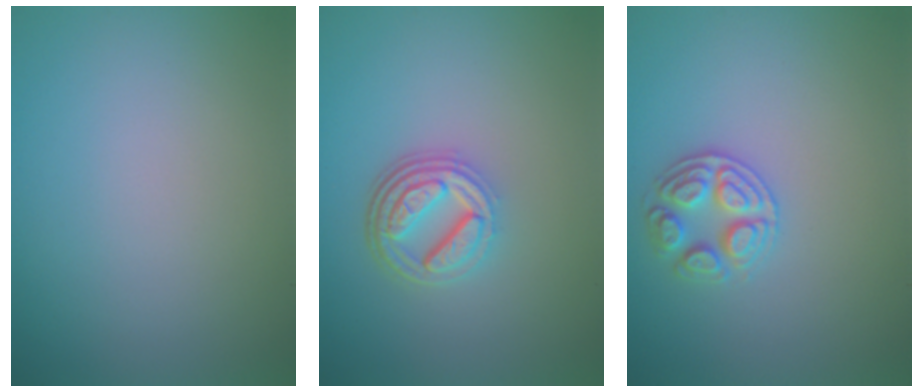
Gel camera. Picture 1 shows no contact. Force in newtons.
{"total": 4.5, "press": 3.4, "slide": 3.0}
{"total": 2.6, "press": 2.6, "slide": 0.4}